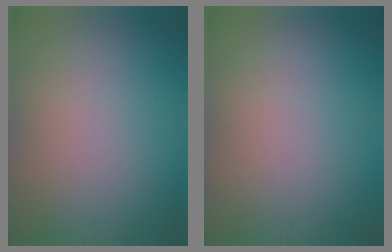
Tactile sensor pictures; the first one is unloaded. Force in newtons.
{"total": 0.0}